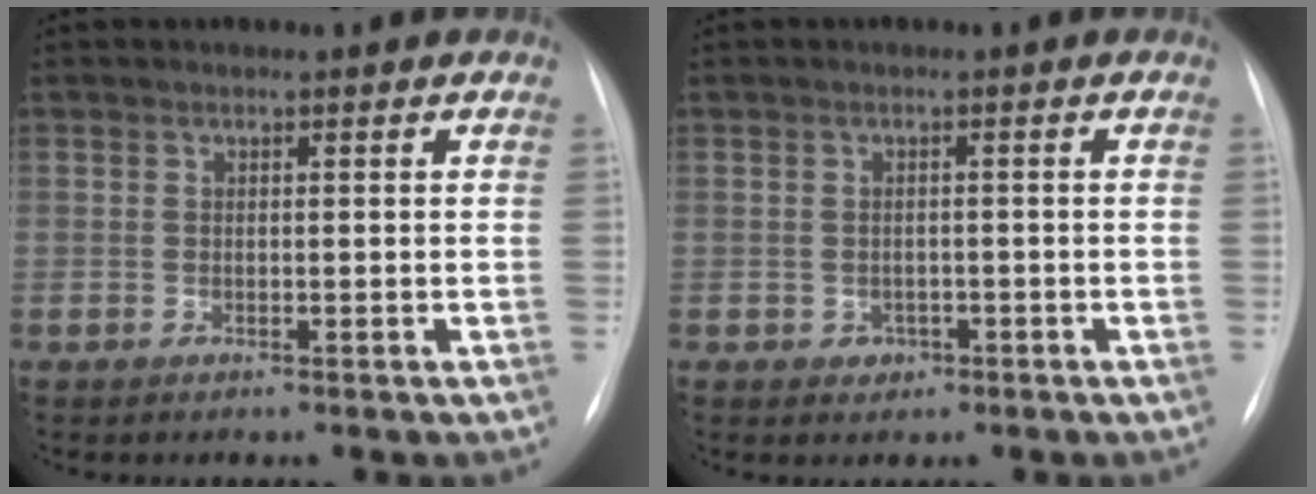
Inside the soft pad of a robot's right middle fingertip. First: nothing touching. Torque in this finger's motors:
{"motor_torque": [0.31, -0.32, 0.02, 0.00]}